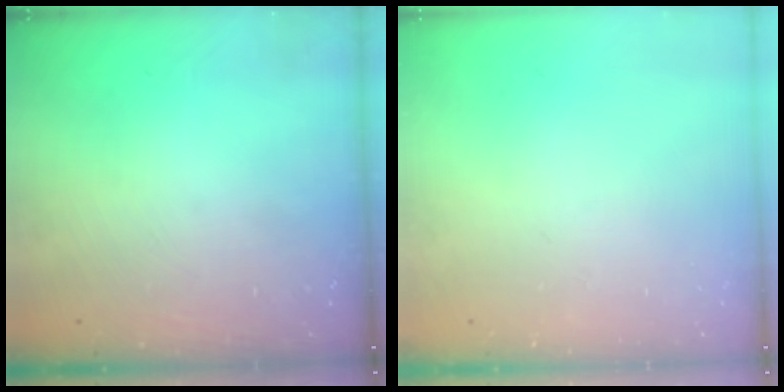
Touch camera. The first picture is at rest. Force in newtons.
{"total": 0.0}